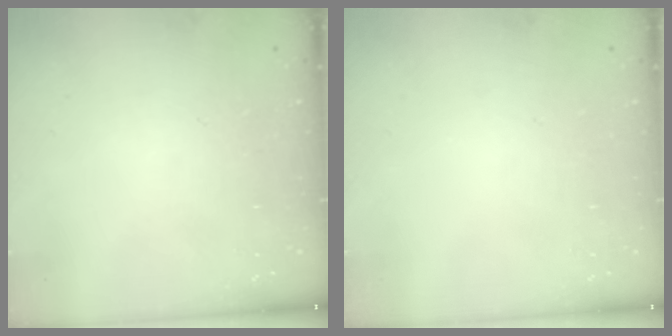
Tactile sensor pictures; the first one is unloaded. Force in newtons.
{"total": 0.0}